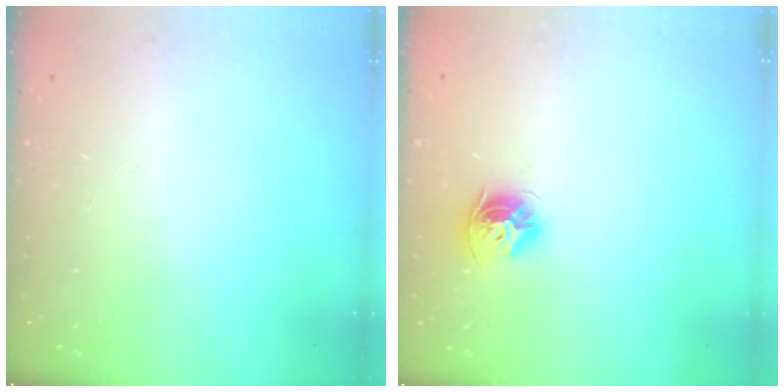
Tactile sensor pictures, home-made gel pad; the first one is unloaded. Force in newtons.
{"total": 9.3, "press": 9.3, "slide": 1.0}